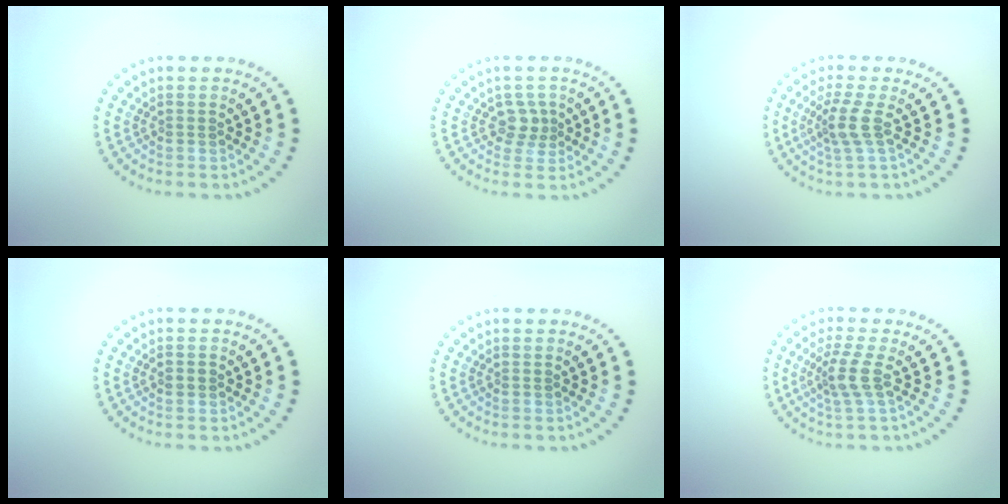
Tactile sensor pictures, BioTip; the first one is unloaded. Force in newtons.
{"total": 1.9, "press": 1.5, "slide": 1.1}
{"total": 2.5, "press": 1.9, "slide": 1.7}
{"total": 1.1, "press": 1.1, "slide": 0.1}
{"total": 0.0}
{"total": 2.6, "press": 1.9, "slide": 1.7}